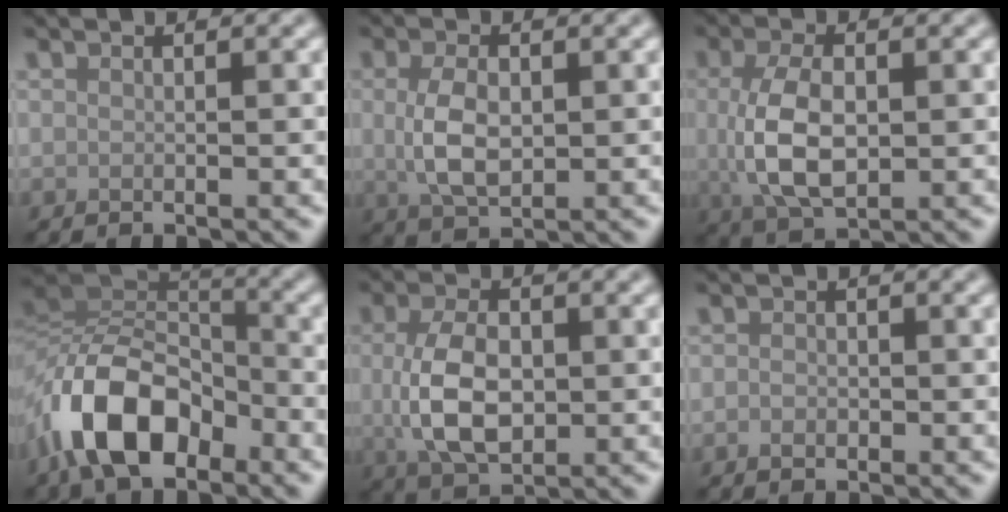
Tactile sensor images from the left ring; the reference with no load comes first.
{"total": 4.3, "force": [0.2, 2.4, 3.5], "torque": [-0.080, 0.001, 0.007]}
{"total": 6.2, "force": [0.0, 3.4, 5.2], "torque": [-0.119, -0.004, 0.002]}
{"total": 10.5, "force": [-5.3, 5.7, 7.2], "torque": [-0.136, 0.014, -0.113]}
{"total": 6.4, "force": [-0.2, 4.0, 5.0], "torque": [-0.113, -0.006, -0.001]}
{"total": 1.1, "force": [-0.4, 0.8, 0.6], "torque": [-0.012, -0.002, -0.010]}